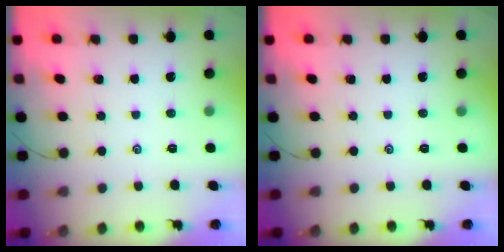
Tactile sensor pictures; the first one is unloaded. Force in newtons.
{"total": 0.0}